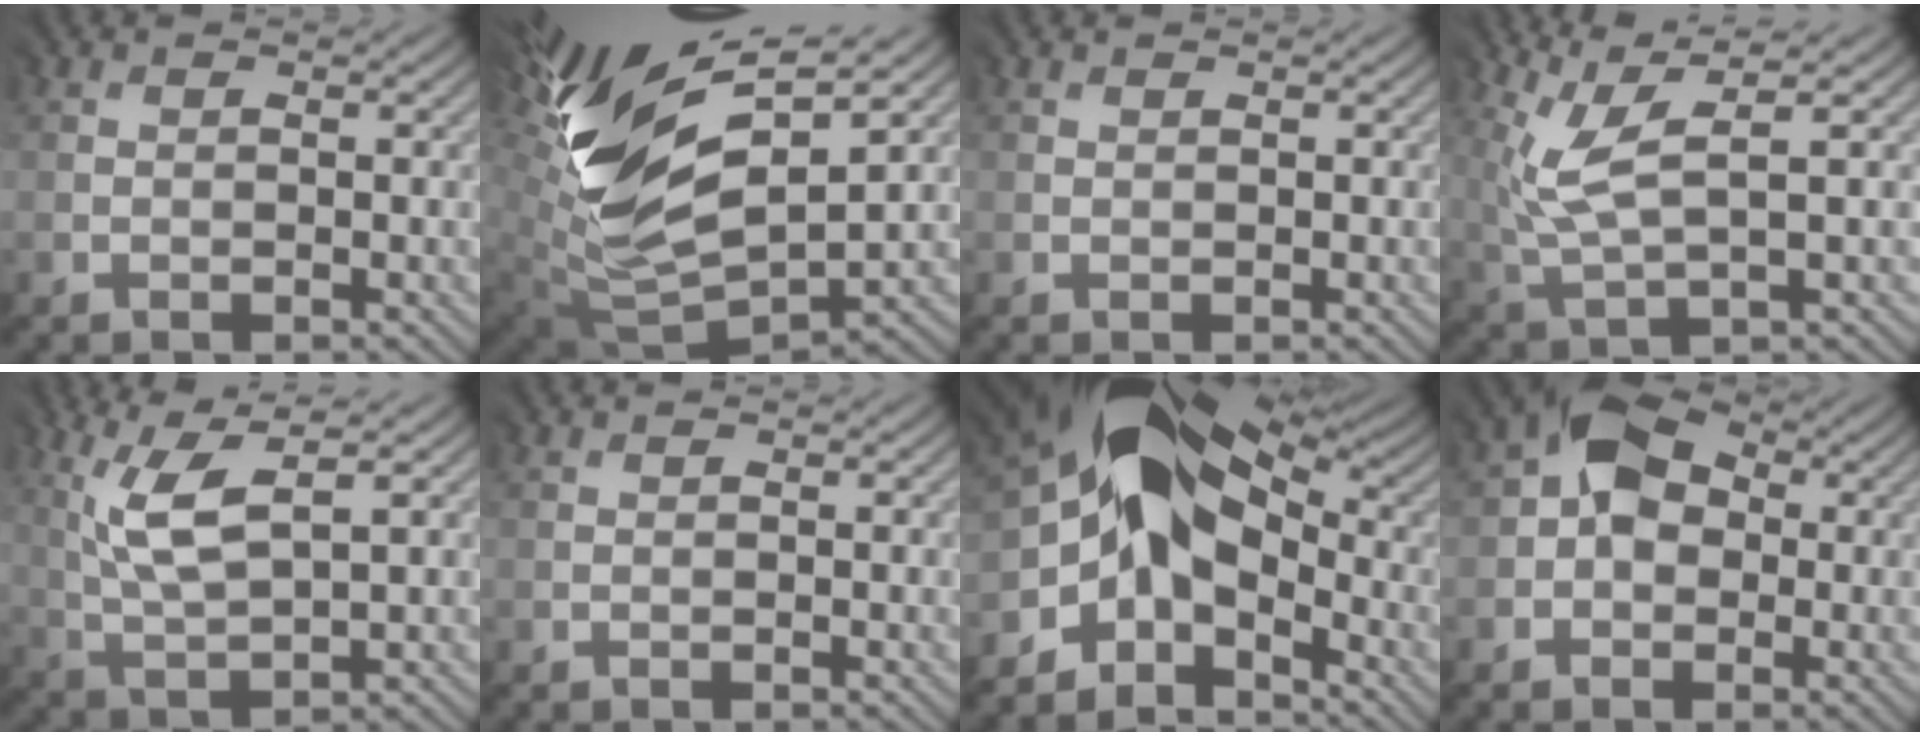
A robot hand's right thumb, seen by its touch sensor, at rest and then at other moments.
{"total": 13.8, "force": [6.5, 6.3, 10.4], "torque": [-0.247, 0.011, 0.122]}
{"total": 0.0}
{"total": 5.5, "force": [2.5, 1.0, 4.8], "torque": [-0.118, 0.011, 0.055]}
{"total": 6.9, "force": [3.3, 2.2, 5.6], "torque": [-0.135, 0.008, 0.066]}
{"total": 0.0}
{"total": 11.8, "force": [-1.1, 8.3, 8.3], "torque": [-0.132, 0.003, -0.033]}
{"total": 7.6, "force": [1.2, 5.5, 5.0], "torque": [-0.094, 0.017, 0.008]}